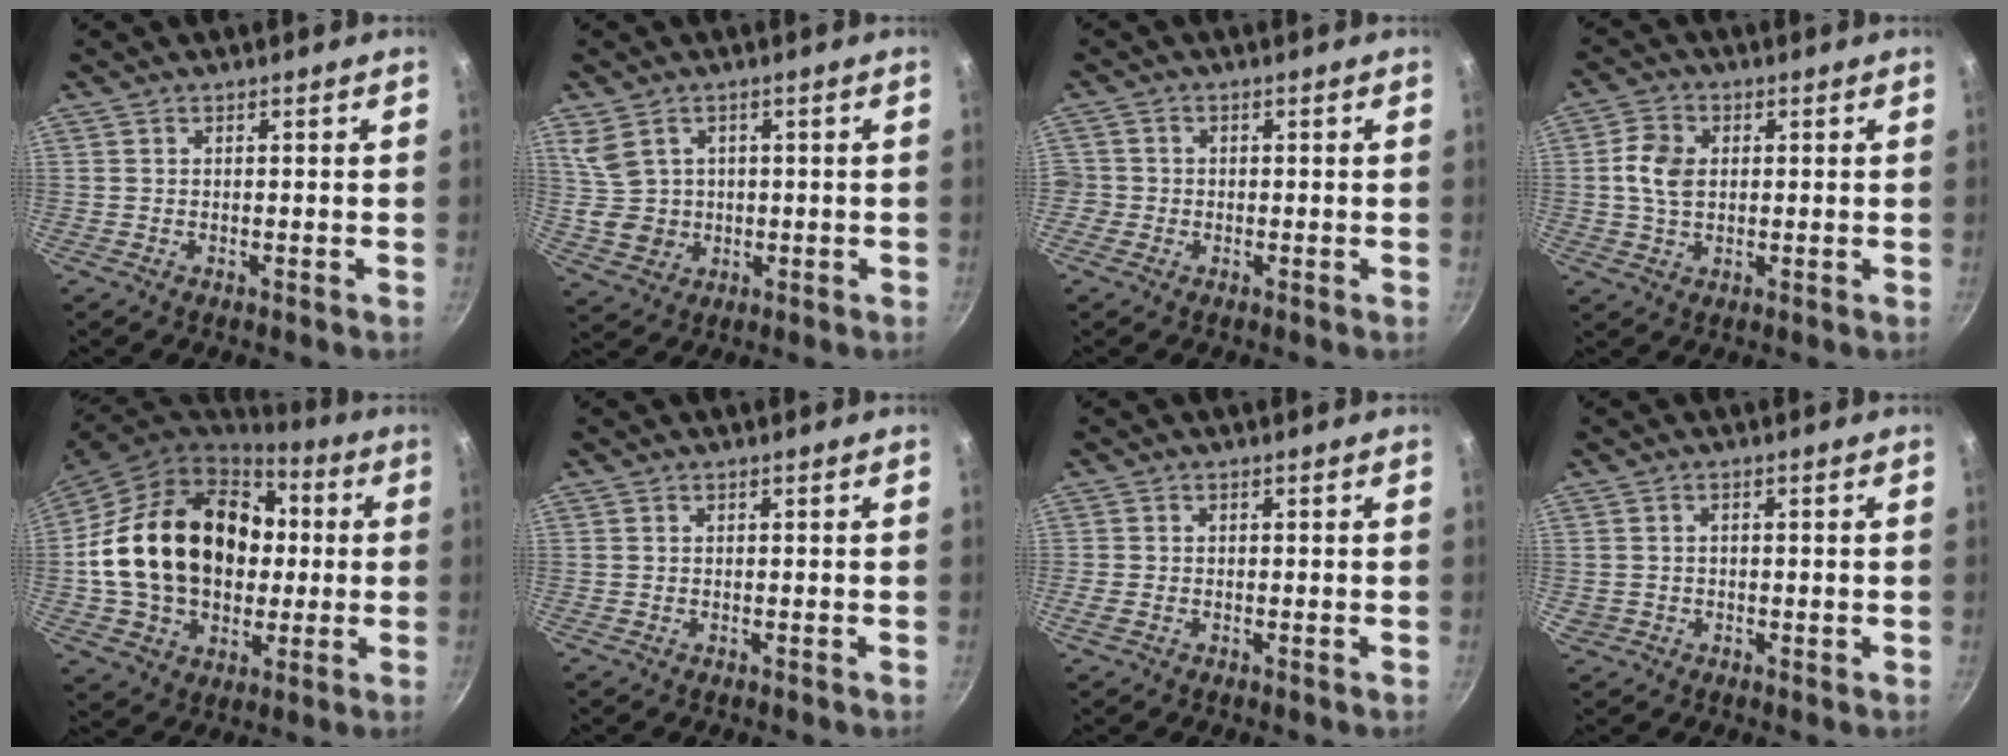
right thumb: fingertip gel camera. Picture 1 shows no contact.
{"total": 6.5, "force": [1.6, 5.6, 3.0], "torque": [-0.036, -0.004, 0.047]}
{"total": 2.4, "force": [-0.8, 2.2, 0.4], "torque": [0.002, 0.011, -0.017]}
{"total": 6.4, "force": [0.7, 4.6, 4.4], "torque": [-0.073, 0.008, 0.009]}
{"total": 25.9, "force": [2.0, 19.4, 17.1], "torque": [-0.276, 0.035, 0.043]}
{"total": 0.0}
{"total": 2.4, "force": [-0.7, 1.3, 1.9], "torque": [-0.038, -0.002, -0.017]}
{"total": 1.8, "force": [-0.2, 1.7, 0.6], "torque": [-0.012, 0.005, 0.002]}